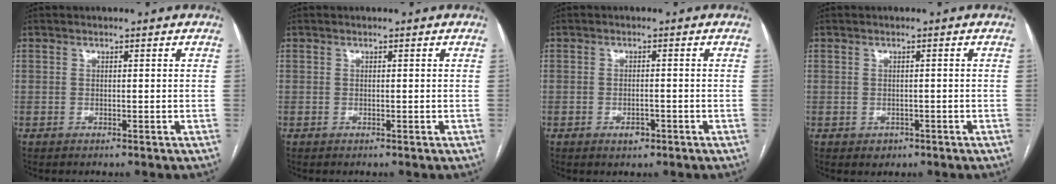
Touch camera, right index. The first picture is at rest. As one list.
[{"total": 0.0}, {"total": 2.1, "force": [-1.1, 1.0, 1.5], "torque": [-0.025, 0.001, -0.012]}, {"total": 1.6, "force": [-0.8, 1.4, 0.5], "torque": [-0.004, 0.002, -0.004]}]